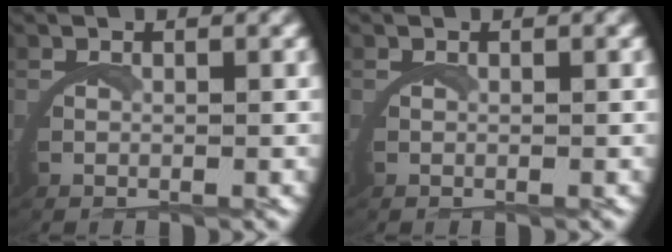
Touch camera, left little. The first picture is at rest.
{"total": 0.0}